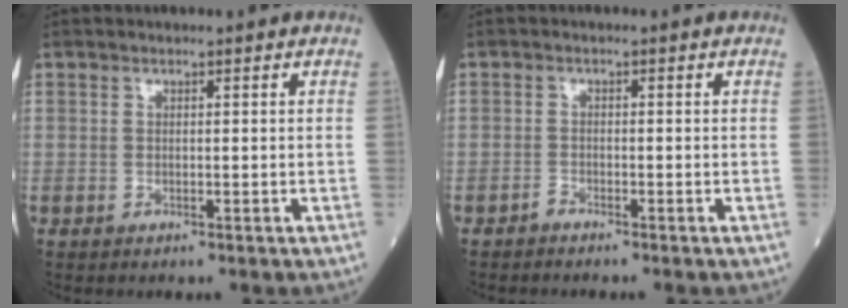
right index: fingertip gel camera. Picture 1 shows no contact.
{"total": 0.8, "force": [-0.8, 0.0, -0.1], "torque": [0.001, -0.002, -0.015]}